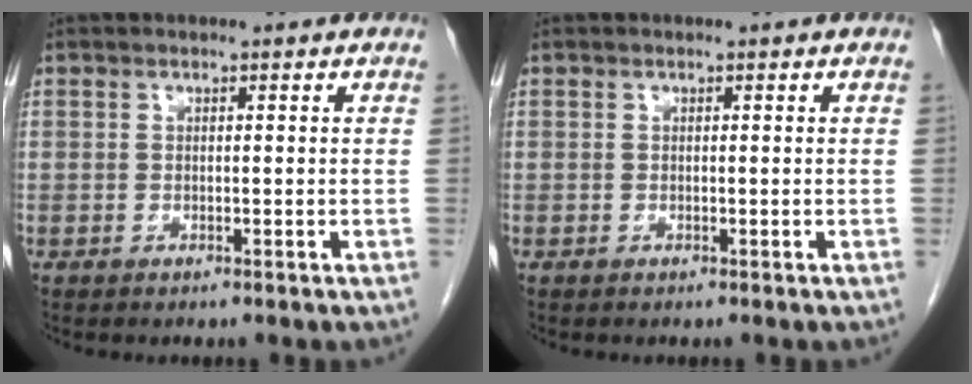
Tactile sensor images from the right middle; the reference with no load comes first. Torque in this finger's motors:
{"motor_torque": [-0.01, 0.01, 0.00, -0.01]}